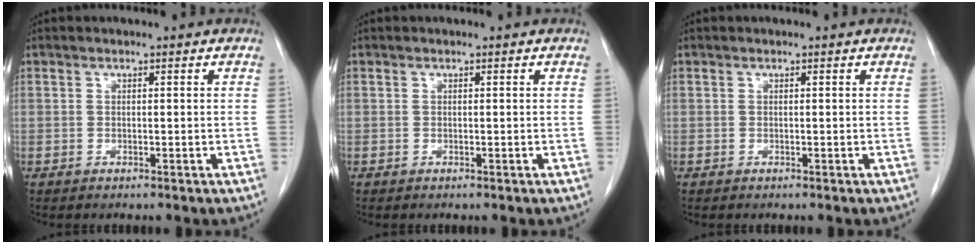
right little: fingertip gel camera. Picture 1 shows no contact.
{"total": 0.0}
{"total": 0.0}